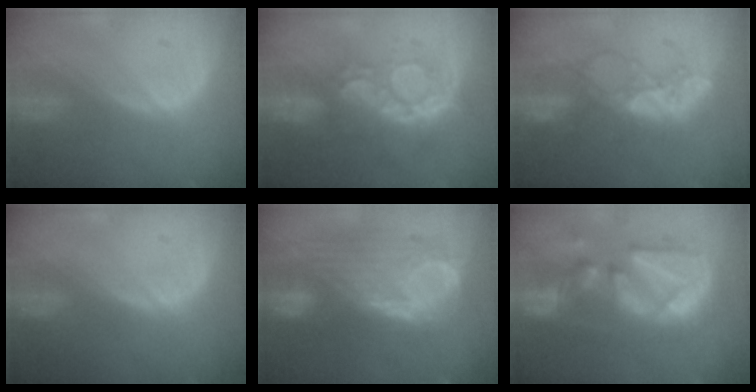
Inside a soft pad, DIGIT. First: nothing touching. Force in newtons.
{"total": 9.4, "press": 8.0, "slide": 5.0}
{"total": 6.0, "press": 5.8, "slide": 1.6}
{"total": 0.0}
{"total": 9.9, "press": 9.6, "slide": 2.5}
{"total": 11.8, "press": 11.0, "slide": 4.5}